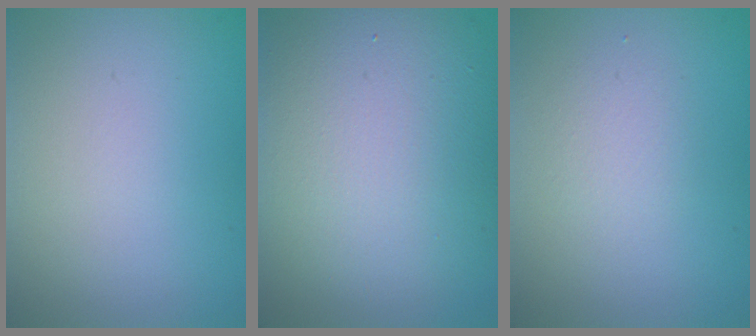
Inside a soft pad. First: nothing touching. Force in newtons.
{"total": 11.3, "press": 11.3, "slide": 0.8}
{"total": 1.3, "press": 1.3, "slide": 0.1}